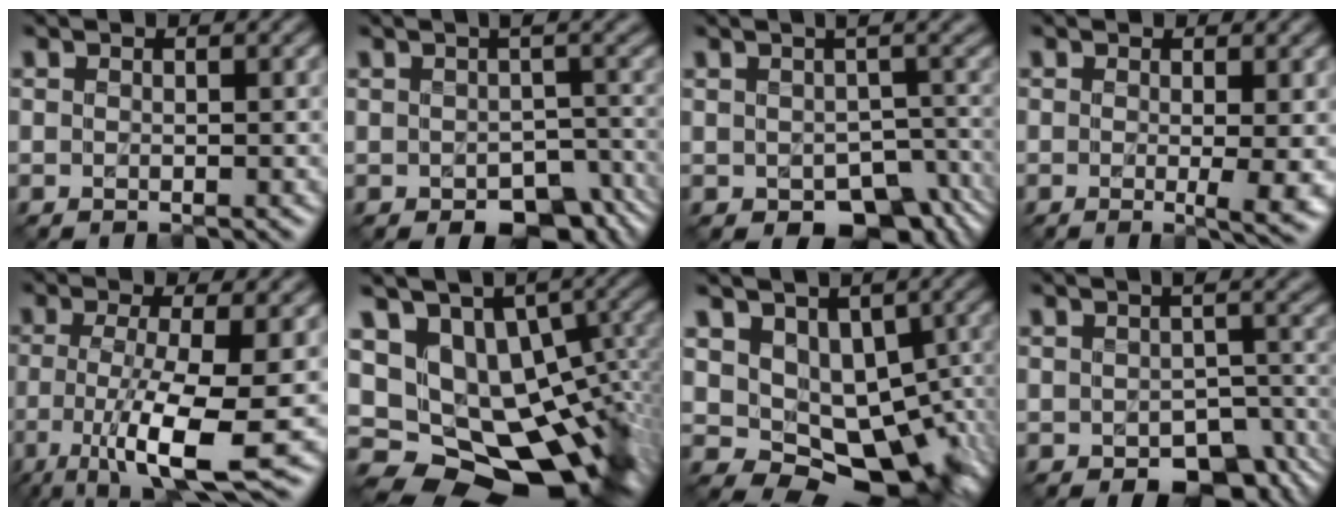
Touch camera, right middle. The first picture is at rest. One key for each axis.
{"total": 6.1, "fx": -3.2, "fy": 3.1, "fz": 4.2, "tx": -0.048, "ty": -0.019, "tz": -0.033}
{"total": 7.7, "fx": -3.4, "fy": 4.3, "fz": 5.5, "tx": -0.075, "ty": -0.029, "tz": -0.031}
{"total": 2.9, "fx": -0.2, "fy": 0.3, "fz": 2.9, "tx": -0.046, "ty": -0.010, "tz": -0.001}
{"total": 8.6, "fx": -2.3, "fy": 1.8, "fz": 8.1, "tx": -0.143, "ty": -0.011, "tz": -0.043}
{"total": 16.4, "fx": -3.5, "fy": 10.6, "fz": 12.0, "tx": -0.160, "ty": -0.005, "tz": -0.017}
{"total": 11.1, "fx": -0.6, "fy": 7.8, "fz": 7.9, "tx": -0.092, "ty": -0.014, "tz": 0.015}
{"total": 6.1, "fx": -3.1, "fy": 3.3, "fz": 4.1, "tx": -0.048, "ty": -0.021, "tz": -0.034}